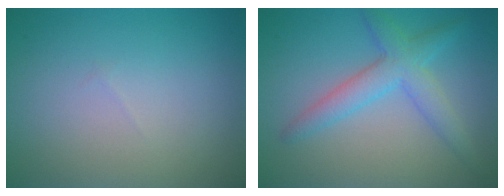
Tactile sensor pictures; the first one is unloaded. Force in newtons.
{"total": 3.9, "press": 3.9, "slide": 0.2}